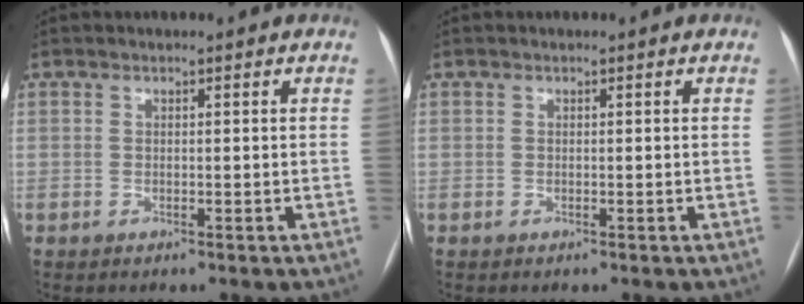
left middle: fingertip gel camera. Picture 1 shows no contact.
{"total": 0.0}